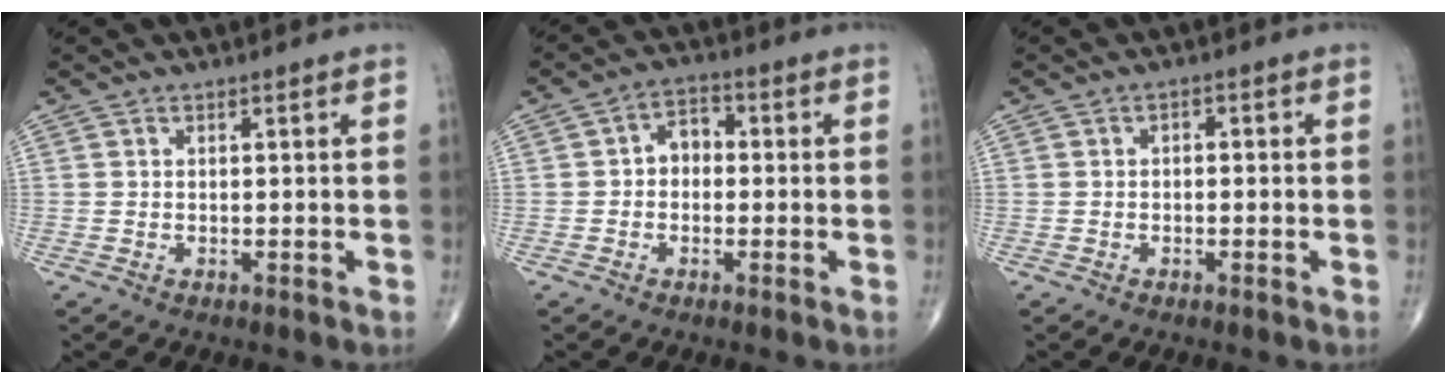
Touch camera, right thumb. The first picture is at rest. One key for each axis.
{"total": 4.6, "fx": -0.3, "fy": 3.5, "fz": 3.0, "tx": -0.027, "ty": 0.021, "tz": -0.016}
{"total": 1.3, "fx": -0.2, "fy": 0.9, "fz": 0.9, "tx": -0.002, "ty": 0.007, "tz": -0.011}